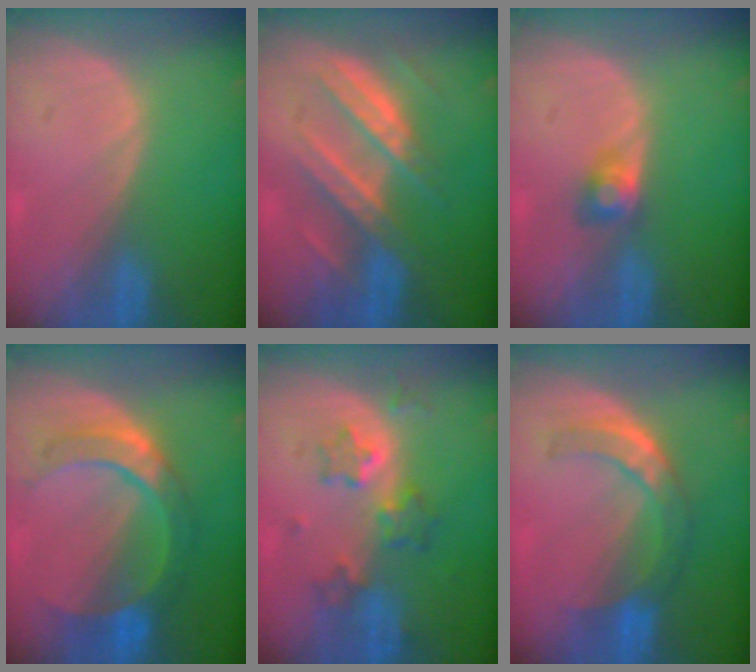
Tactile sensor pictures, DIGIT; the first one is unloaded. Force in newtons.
{"total": 7.8, "press": 7.8, "slide": 0.3}
{"total": 2.6, "press": 2.5, "slide": 0.7}
{"total": 7.8, "press": 7.8, "slide": 0.3}
{"total": 6.0, "press": 5.8, "slide": 1.7}
{"total": 7.7, "press": 6.6, "slide": 4.0}